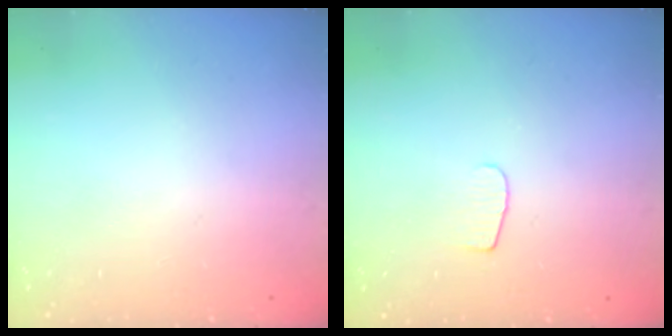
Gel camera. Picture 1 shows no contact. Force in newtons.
{"total": 4.8, "press": 4.8, "slide": 0.6}